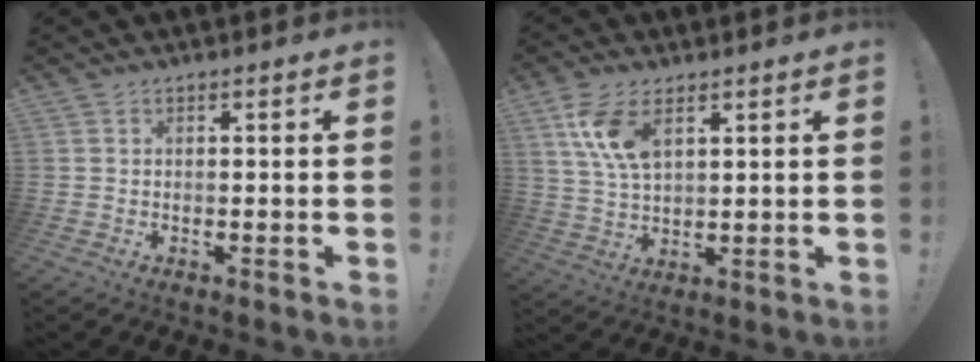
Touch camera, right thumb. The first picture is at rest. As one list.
[{"total": 10.1, "force": [5.1, 4.9, 7.2], "torque": [-0.143, -0.016, 0.094]}]